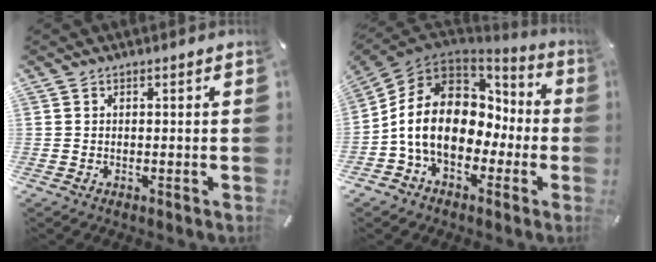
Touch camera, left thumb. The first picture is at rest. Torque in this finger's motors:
{"motor_torque": [2.28, 2.73, 1.67, 1.09, 0.45]}